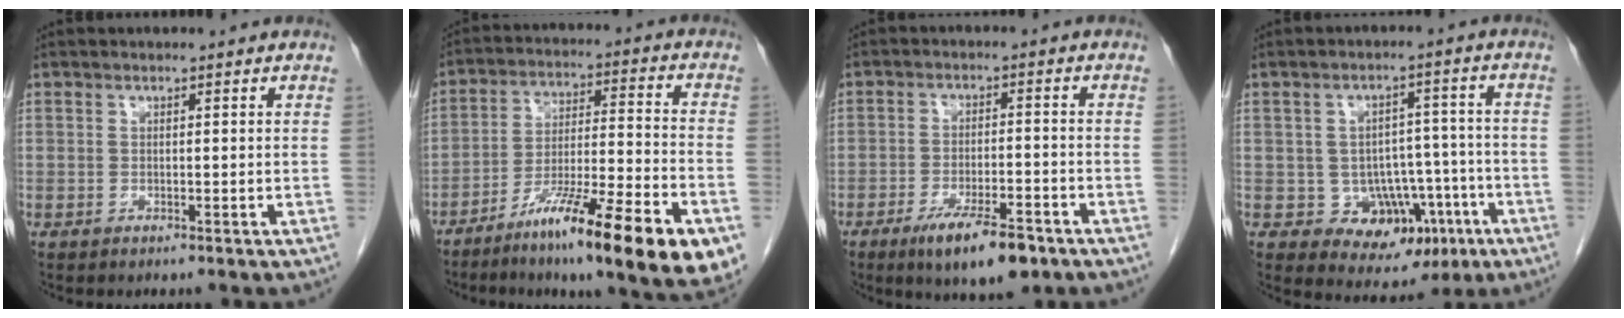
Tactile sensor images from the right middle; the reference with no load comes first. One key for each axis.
{"total": 20.9, "fx": -12.3, "fy": 1.5, "fz": 16.8, "tx": -0.213, "ty": -0.017, "tz": -0.199}
{"total": 9.3, "fx": -5.9, "fy": 2.2, "fz": 6.8, "tx": -0.111, "ty": -0.011, "tz": -0.091}
{"total": 9.6, "fx": -3.6, "fy": 7.2, "fz": 5.4, "tx": -0.055, "ty": 0.028, "tz": -0.035}